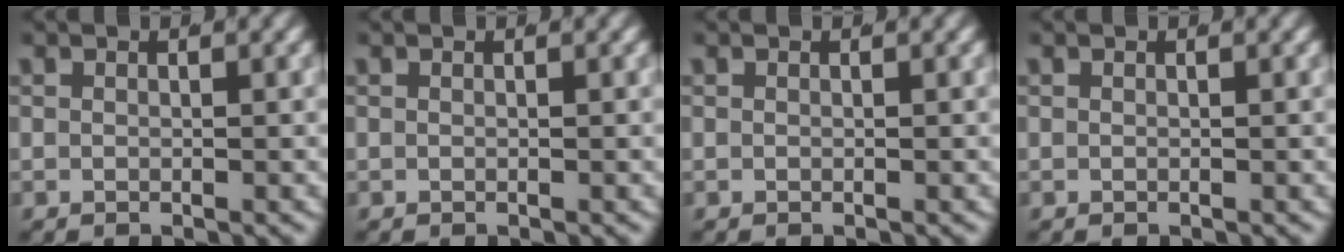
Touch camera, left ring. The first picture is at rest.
{"total": 0.0}
{"total": 0.0}
{"total": 0.0}